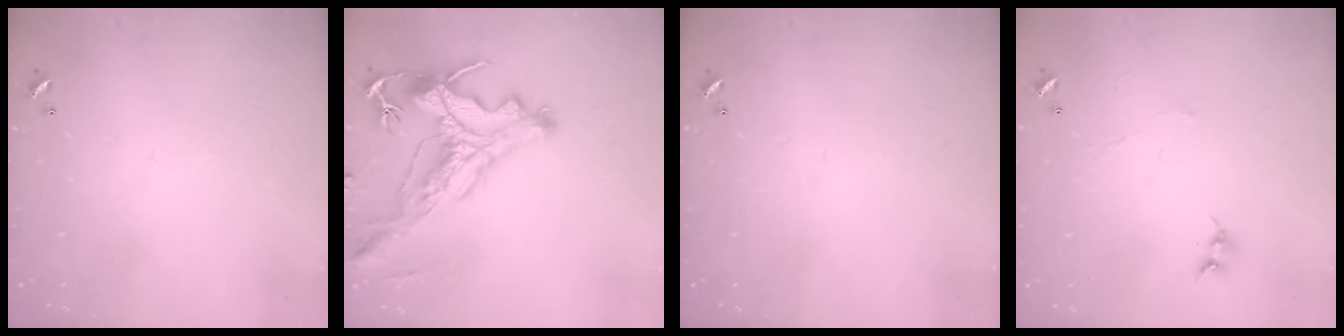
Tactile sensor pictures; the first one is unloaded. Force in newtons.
{"total": 4.0, "press": 3.8, "slide": 1.3}
{"total": 0.0}
{"total": 0.6, "press": 0.3, "slide": 0.5}